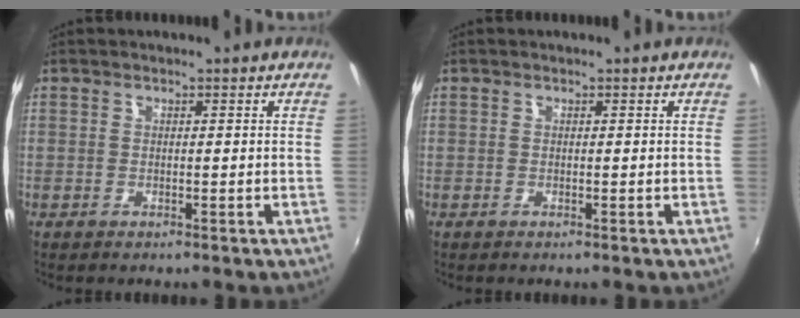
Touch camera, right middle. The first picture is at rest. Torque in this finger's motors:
{"motor_torque": [0.00, 0.00, 0.00, 0.00]}